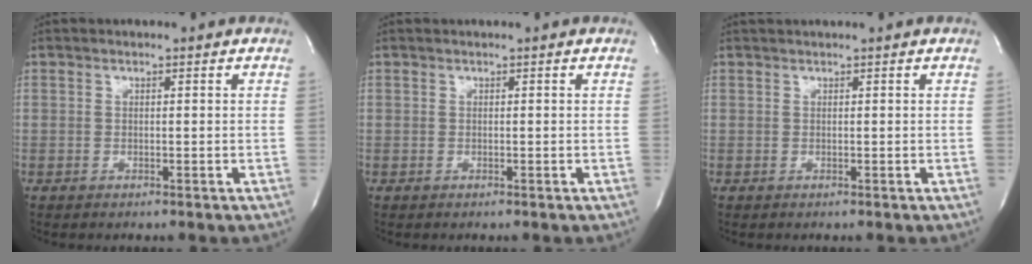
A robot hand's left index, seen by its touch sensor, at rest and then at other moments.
{"total": 0.0}
{"total": 1.9, "force": [1.8, -0.1, 0.6], "torque": [-0.005, 0.020, 0.031]}